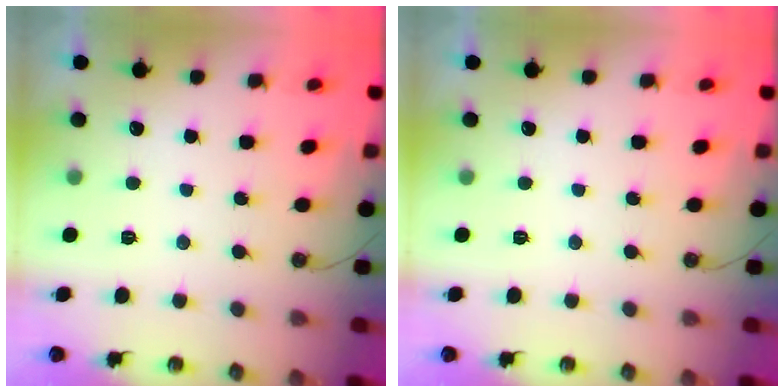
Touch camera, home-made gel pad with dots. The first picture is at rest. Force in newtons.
{"total": 0.0}